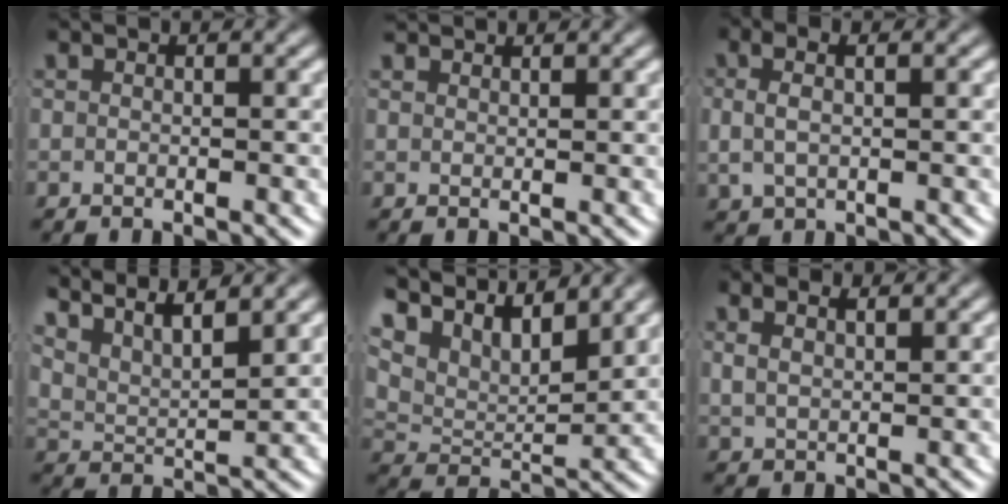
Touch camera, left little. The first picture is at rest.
{"total": 1.5, "force": [1.4, -0.3, 0.1], "torque": [0.004, -0.002, 0.028]}
{"total": 2.5, "force": [0.3, 1.4, 2.1], "torque": [-0.051, -0.001, 0.013]}
{"total": 9.1, "force": [6.1, 4.8, 4.8], "torque": [-0.085, 0.017, 0.083]}
{"total": 9.8, "force": [5.7, 5.4, 5.8], "torque": [-0.112, 0.015, 0.086]}
{"total": 2.2, "force": [1.6, 0.8, 1.1], "torque": [-0.021, -0.004, 0.036]}